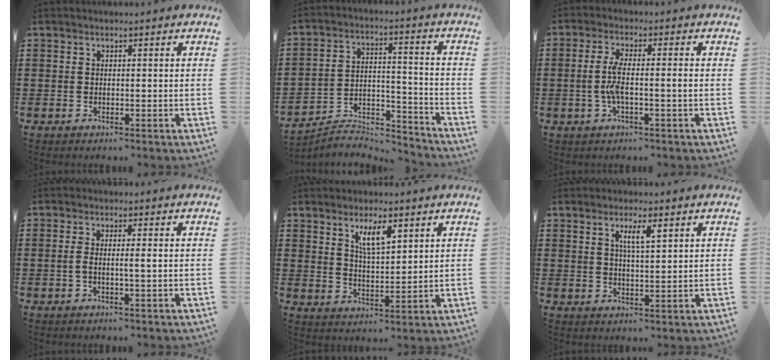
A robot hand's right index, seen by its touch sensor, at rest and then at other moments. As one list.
[{"total": 6.4, "force": [-6.2, 1.3, 1.1], "torque": [-0.012, 0.012, -0.121]}, {"total": 4.9, "force": [-0.6, 0.8, 4.8], "torque": [-0.108, -0.006, -0.023]}, {"total": 2.2, "force": [-0.2, 0.0, 2.2], "torque": [-0.042, -0.003, -0.006]}, {"total": 5.3, "force": [3.0, 1.7, 4.0], "torque": [-0.079, 0.002, 0.050]}, {"total": 3.6, "force": [1.6, 0.8, 3.1], "torque": [-0.057, 0.002, 0.023]}]